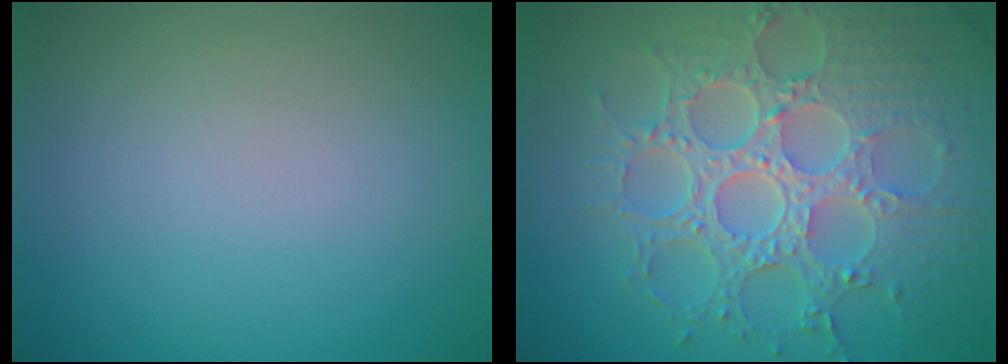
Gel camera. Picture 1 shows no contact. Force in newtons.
{"total": 8.9, "press": 6.6, "slide": 6.0}